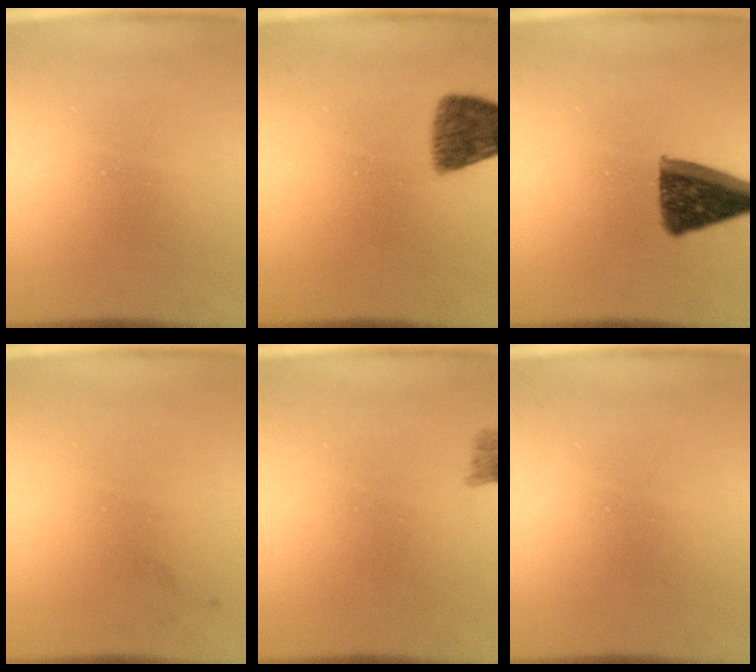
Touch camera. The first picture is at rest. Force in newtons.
{"total": 7.5}
{"total": 10.9}
{"total": 1.1}
{"total": 2.0}
{"total": 0.0}